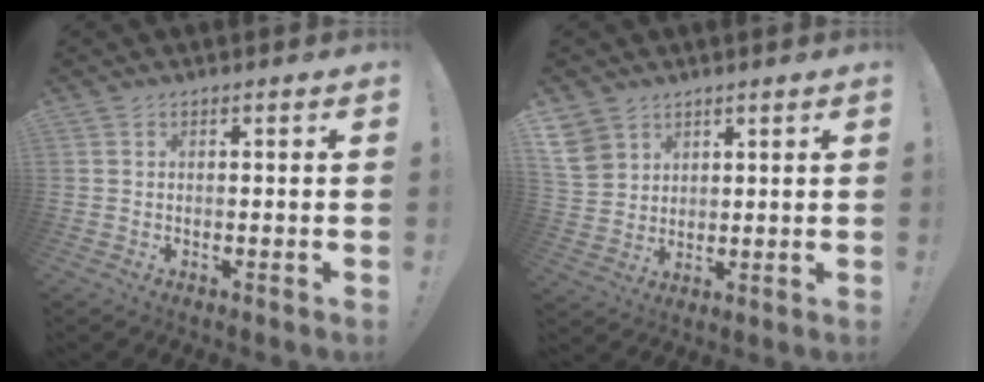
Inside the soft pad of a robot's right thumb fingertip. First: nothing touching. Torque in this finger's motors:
{"motor_torque": [0.40, 0.27, -0.39, -0.45, -0.02]}